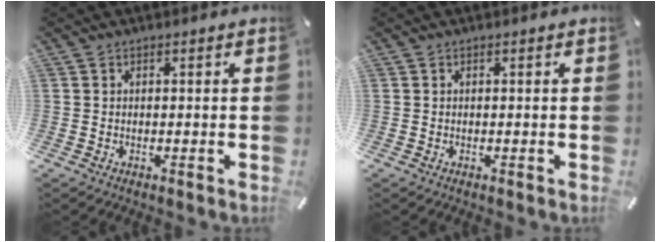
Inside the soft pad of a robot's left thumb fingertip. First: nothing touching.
{"total": 0.0}